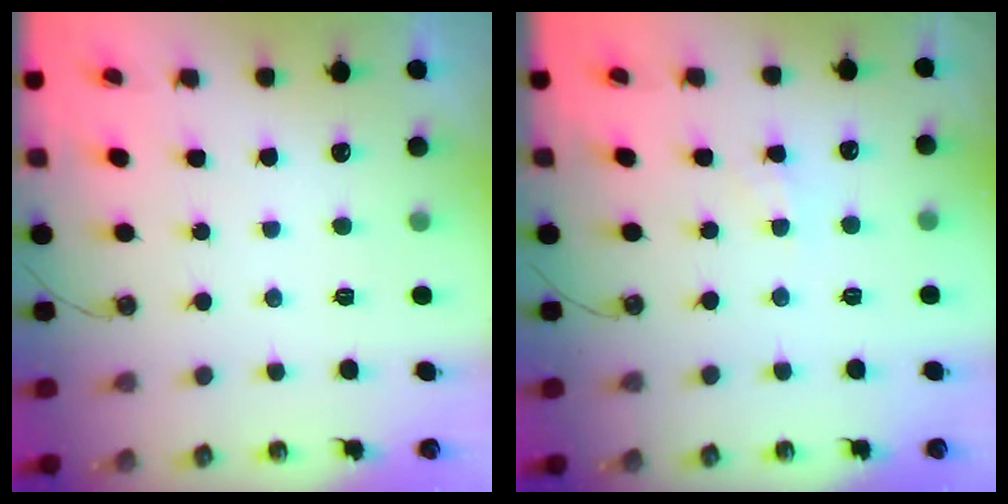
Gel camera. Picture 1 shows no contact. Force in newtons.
{"total": 2.8, "press": 2.8, "slide": 0.5}